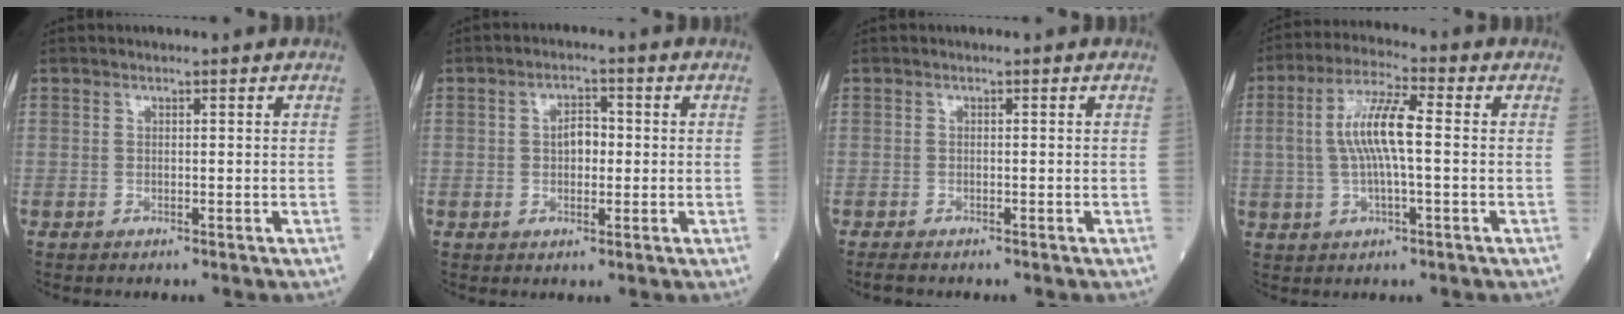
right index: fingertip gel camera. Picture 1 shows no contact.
{"total": 3.3, "force": [0.0, 1.9, 2.7], "torque": [-0.044, 0.010, 0.000]}
{"total": 1.5, "force": [-1.3, 0.3, 0.7], "torque": [-0.019, -0.006, -0.019]}
{"total": 8.6, "force": [0.4, 1.6, 8.5], "torque": [-0.174, 0.015, 0.003]}